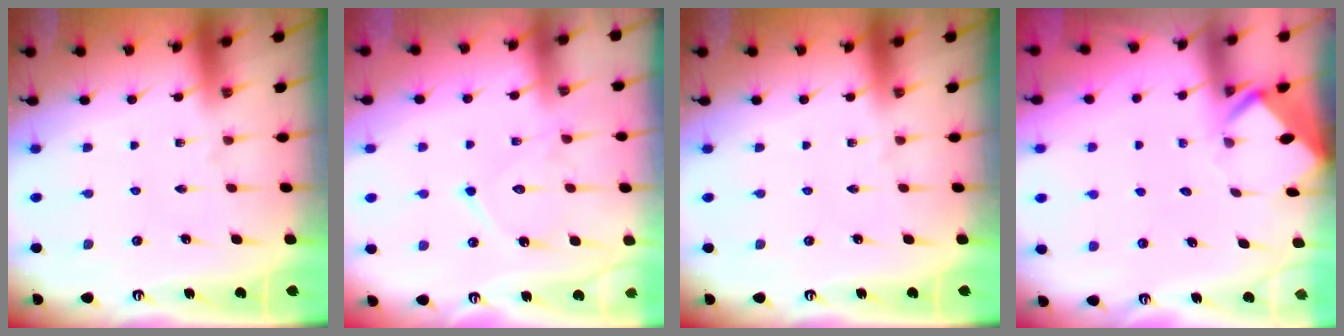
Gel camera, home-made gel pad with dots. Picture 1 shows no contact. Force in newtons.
{"total": 12.2, "press": 12.1, "slide": 1.0}
{"total": 0.0}
{"total": 3.4, "press": 3.4, "slide": 0.2}